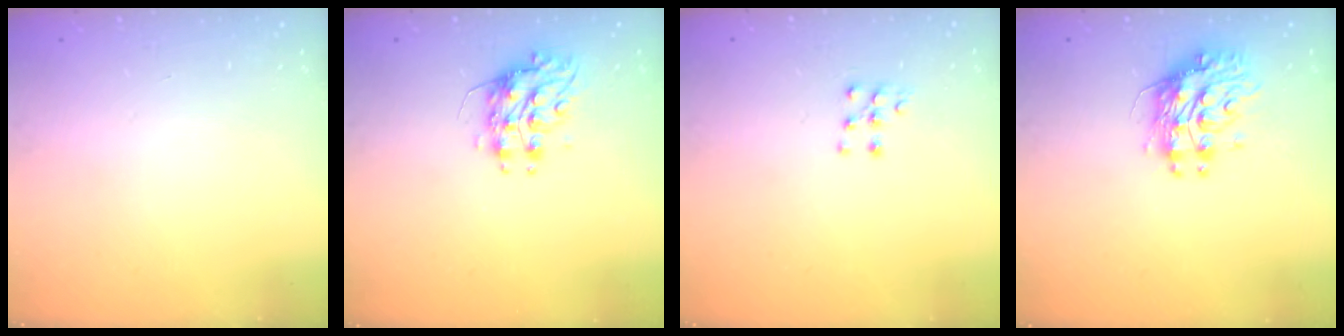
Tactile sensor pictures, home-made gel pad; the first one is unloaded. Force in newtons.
{"total": 8.1, "press": 8.1, "slide": 0.2}
{"total": 6.1, "press": 6.0, "slide": 0.5}
{"total": 10.3, "press": 10.2, "slide": 1.0}